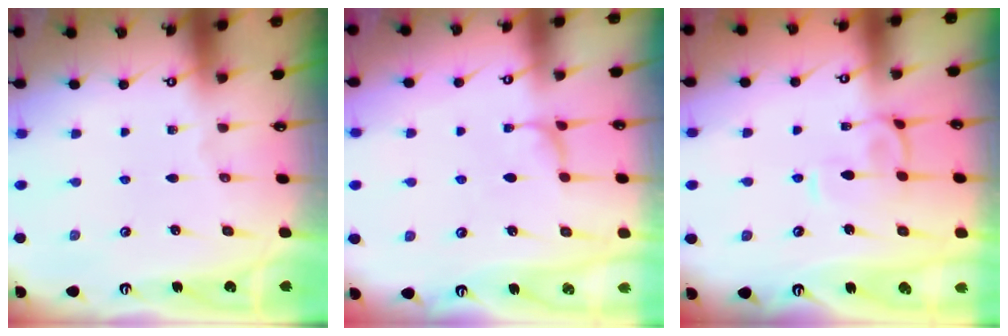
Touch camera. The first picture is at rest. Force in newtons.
{"total": 2.1, "press": 2.0, "slide": 0.3}
{"total": 0.7, "press": 0.2, "slide": 0.7}